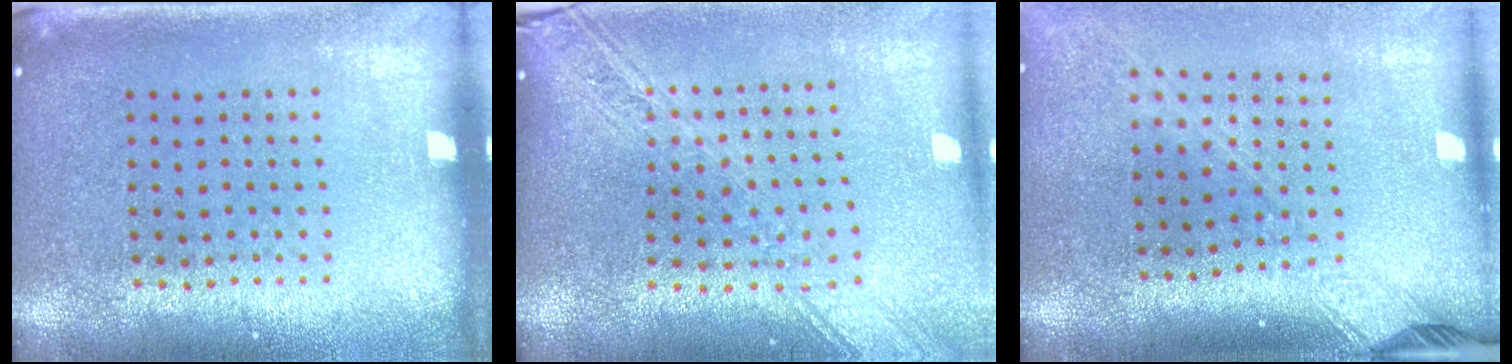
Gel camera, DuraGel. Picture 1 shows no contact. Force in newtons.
{"total": 2.6, "press": 2.1, "slide": 1.6}
{"total": 2.2, "press": 1.7, "slide": 1.4}